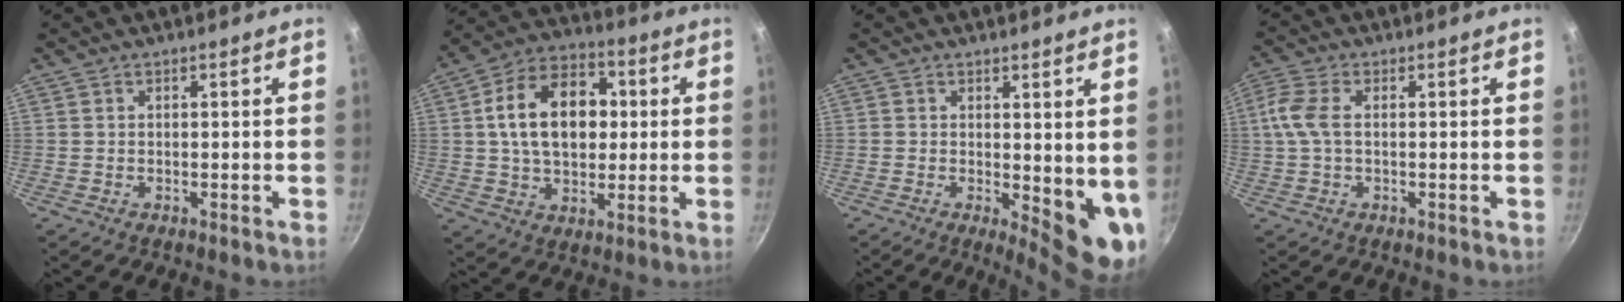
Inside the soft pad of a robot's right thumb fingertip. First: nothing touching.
{"total": 17.1, "force": [2.2, 11.7, 12.3], "torque": [-0.167, 0.020, 0.026]}
{"total": 8.6, "force": [0.5, 3.7, 7.8], "torque": [-0.078, -0.020, 0.011]}
{"total": 5.7, "force": [0.6, 3.1, 4.7], "torque": [-0.111, 0.013, 0.005]}